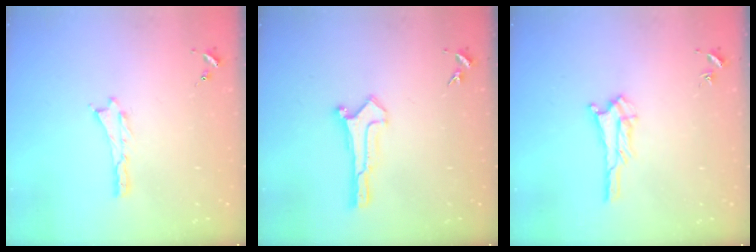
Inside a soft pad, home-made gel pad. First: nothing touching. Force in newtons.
{"total": 0.0}
{"total": 2.3, "press": 2.2, "slide": 0.2}